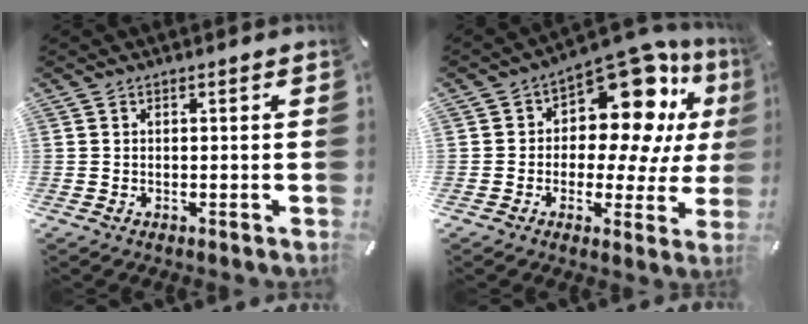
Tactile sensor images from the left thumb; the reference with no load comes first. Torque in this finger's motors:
{"motor_torque": [2.23, 2.20, 0.44, 0.06, 0.22]}